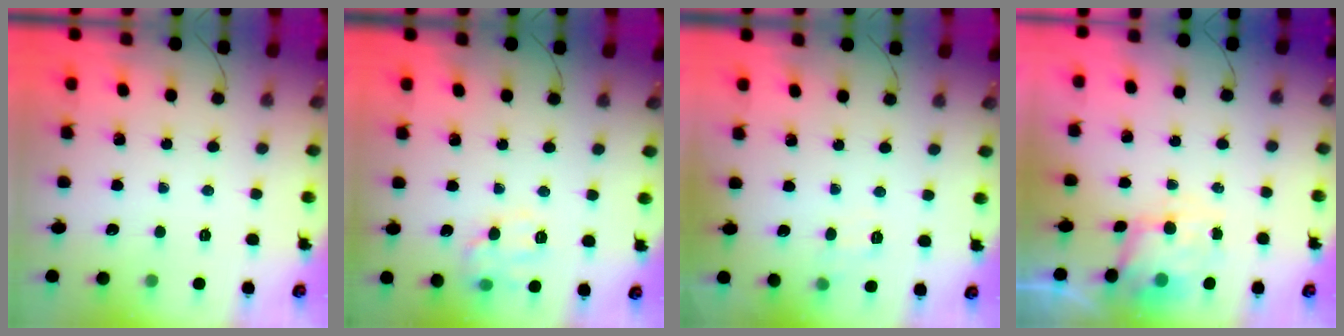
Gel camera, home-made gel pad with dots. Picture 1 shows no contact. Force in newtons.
{"total": 10.4, "press": 10.4, "slide": 0.2}
{"total": 3.6, "press": 3.3, "slide": 1.6}
{"total": 5.3, "press": 5.2, "slide": 1.1}